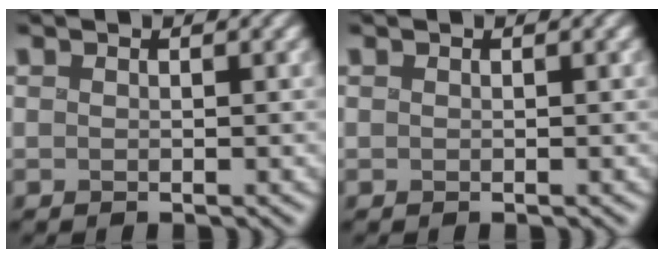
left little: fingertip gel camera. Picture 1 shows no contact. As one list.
[{"total": 0.0}]